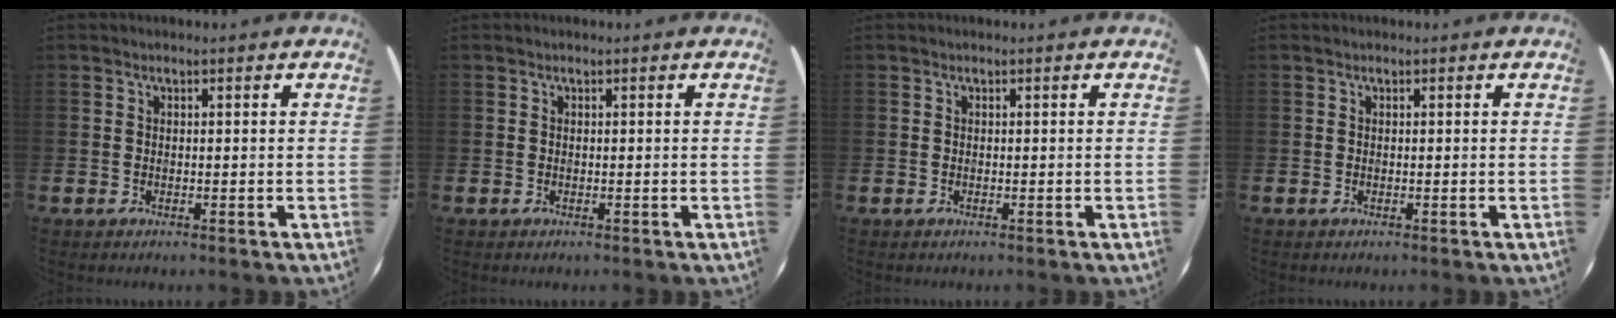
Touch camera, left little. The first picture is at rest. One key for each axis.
{"total": 0.0}
{"total": 0.0}
{"total": 0.0}